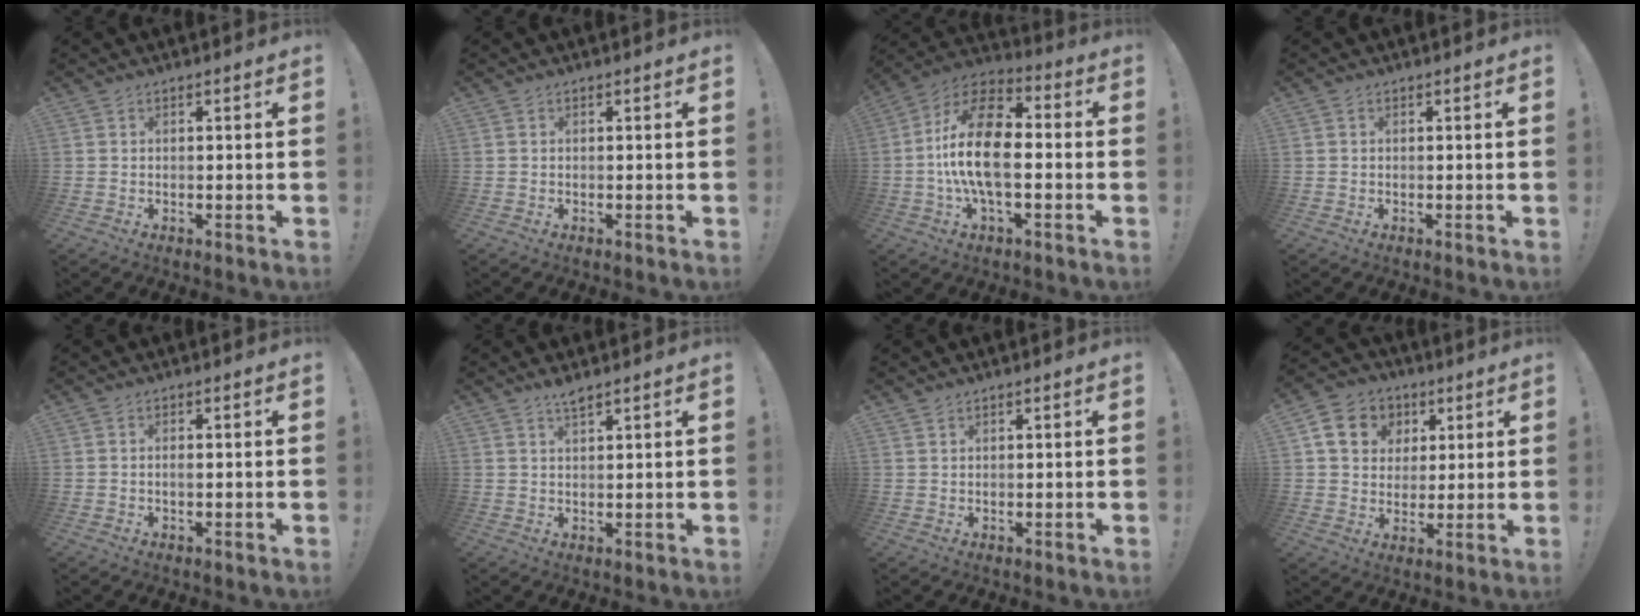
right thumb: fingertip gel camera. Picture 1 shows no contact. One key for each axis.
{"total": 0.0}
{"total": 18.5, "fx": -1.3, "fy": 9.1, "fz": 16.0, "tx": -0.300, "ty": 0.017, "tz": -0.023}
{"total": 0.0}
{"total": 0.9, "fx": -0.1, "fy": 0.2, "fz": 0.9, "tx": -0.016, "ty": 0.002, "tz": -0.002}
{"total": 2.6, "fx": 2.2, "fy": 0.2, "fz": 1.3, "tx": -0.028, "ty": -0.009, "tz": 0.039}
{"total": 0.6, "fx": 0.5, "fy": 0.2, "fz": 0.3, "tx": -0.004, "ty": -0.001, "tz": 0.010}
{"total": 12.6, "fx": 4.4, "fy": 10.6, "fz": 5.1, "tx": -0.065, "ty": -0.013, "tz": 0.091}